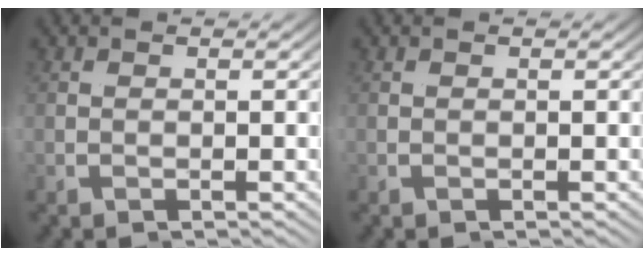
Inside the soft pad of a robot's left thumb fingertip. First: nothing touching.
{"total": 0.0}